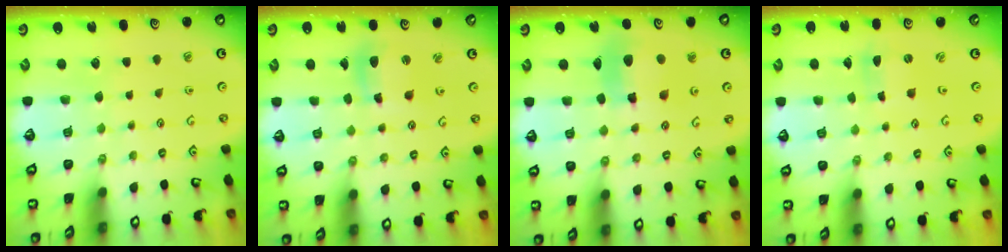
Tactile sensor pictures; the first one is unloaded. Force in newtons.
{"total": 9.8, "press": 9.7, "slide": 1.2}
{"total": 10.2, "press": 10.2, "slide": 1.2}
{"total": 1.0, "press": 1.0, "slide": 0.2}